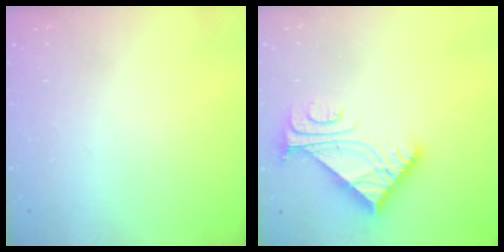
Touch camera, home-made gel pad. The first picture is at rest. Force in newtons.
{"total": 6.1, "press": 6.1, "slide": 0.7}